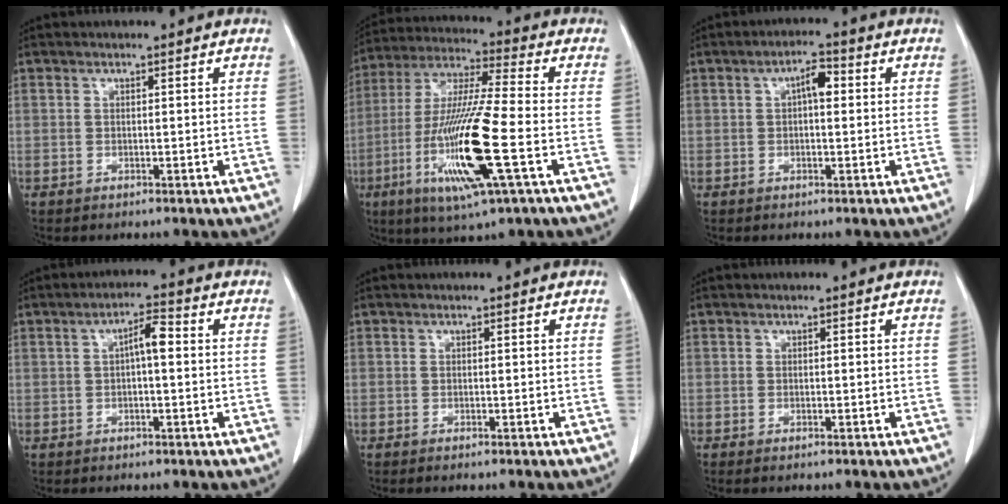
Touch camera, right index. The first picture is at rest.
{"total": 17.5, "force": [-5.1, 0.6, 16.7], "torque": [-0.342, -0.020, -0.095]}
{"total": 3.5, "force": [0.6, 1.3, 3.2], "torque": [-0.053, 0.013, 0.008]}
{"total": 3.9, "force": [0.3, 0.9, 3.7], "torque": [-0.061, 0.012, 0.002]}
{"total": 0.8, "force": [-0.7, 0.0, 0.4], "torque": [-0.008, -0.002, -0.010]}
{"total": 0.6, "force": [-0.6, 0.1, 0.3], "torque": [-0.008, -0.002, -0.007]}